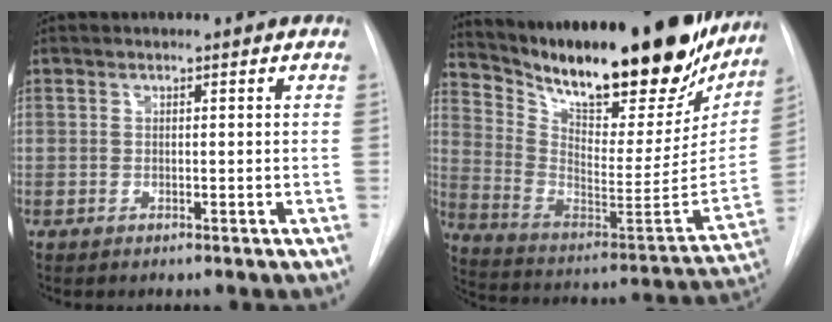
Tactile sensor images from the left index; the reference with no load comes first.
{"total": 32.2, "force": [25.2, 8.9, 18.0], "torque": [-0.307, -0.041, 0.366]}